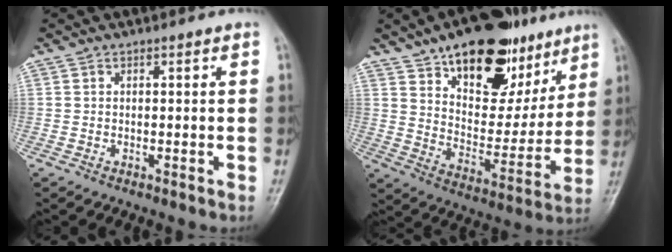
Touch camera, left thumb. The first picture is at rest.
{"total": 23.2, "force": [13.8, 12.1, 14.1], "torque": [-0.161, -0.049, 0.223]}